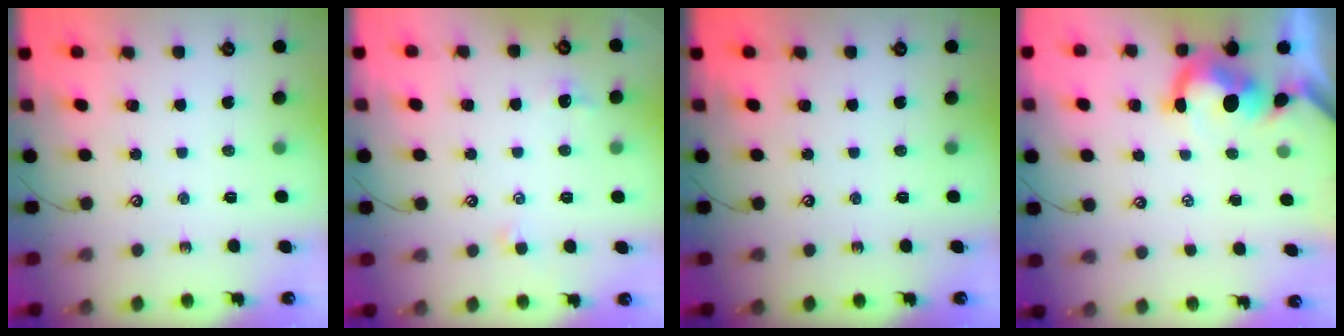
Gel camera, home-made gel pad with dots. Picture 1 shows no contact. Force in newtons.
{"total": 0.0}
{"total": 0.0}
{"total": 2.8, "press": 2.6, "slide": 0.9}